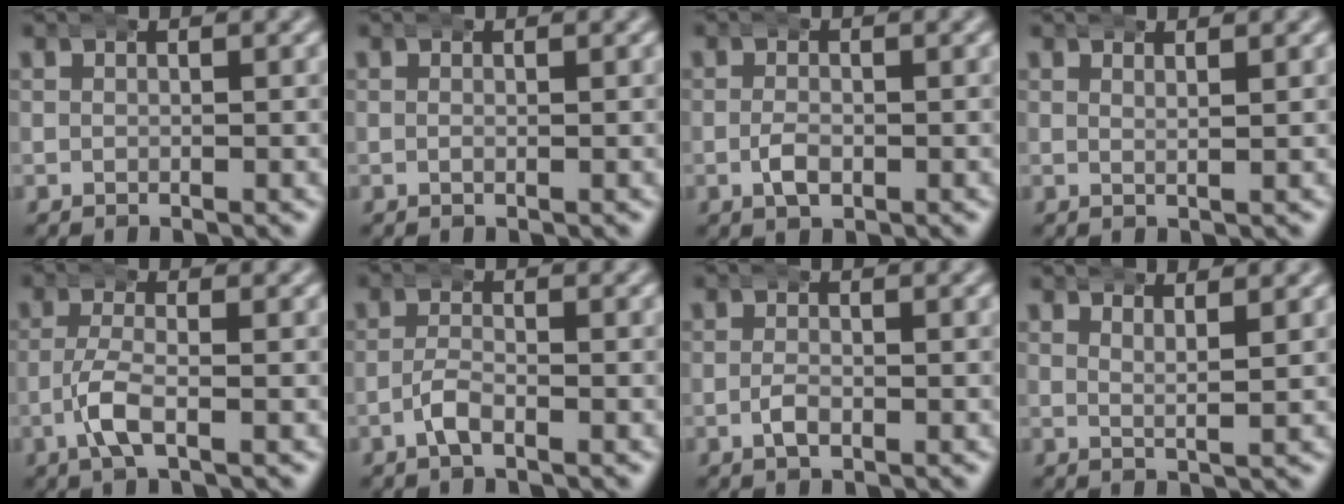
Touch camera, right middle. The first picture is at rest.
{"total": 0.0}
{"total": 1.5, "force": [-0.5, 0.8, 1.1], "torque": [-0.024, -0.006, -0.011]}
{"total": 1.2, "force": [1.1, -0.3, 0.4], "torque": [-0.007, -0.007, 0.019]}
{"total": 2.7, "force": [-0.9, 0.6, 2.5], "torque": [-0.052, -0.005, -0.021]}
{"total": 1.6, "force": [-1.1, 0.5, 1.1], "torque": [-0.025, -0.001, -0.027]}
{"total": 1.0, "force": [-0.6, 0.4, 0.8], "torque": [-0.017, -0.004, -0.013]}
{"total": 2.5, "force": [2.1, 0.0, 1.3], "torque": [-0.023, -0.010, 0.035]}